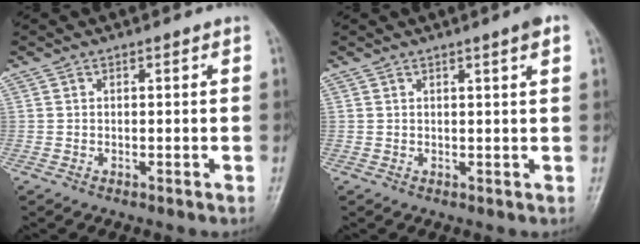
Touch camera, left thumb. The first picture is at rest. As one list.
[{"total": 2.6, "force": [1.5, -0.3, 2.1], "torque": [-0.031, -0.005, 0.018]}]